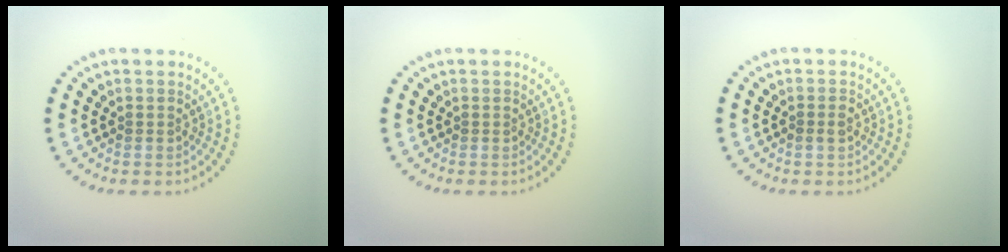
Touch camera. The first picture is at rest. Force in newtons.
{"total": 0.0}
{"total": 0.9, "press": 0.9, "slide": 0.2}